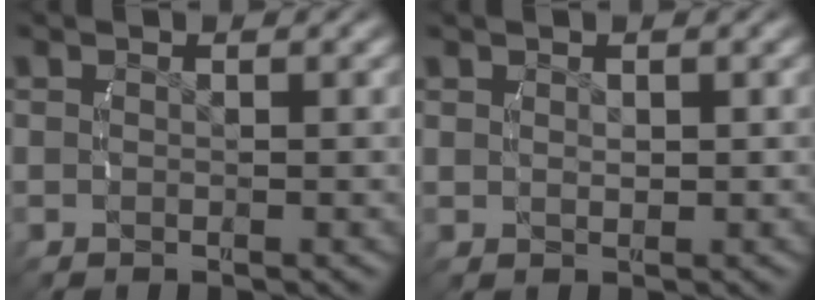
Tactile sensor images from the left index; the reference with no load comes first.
{"total": 0.6, "force": [0.4, 0.2, 0.4], "torque": [-0.009, -0.001, 0.015]}